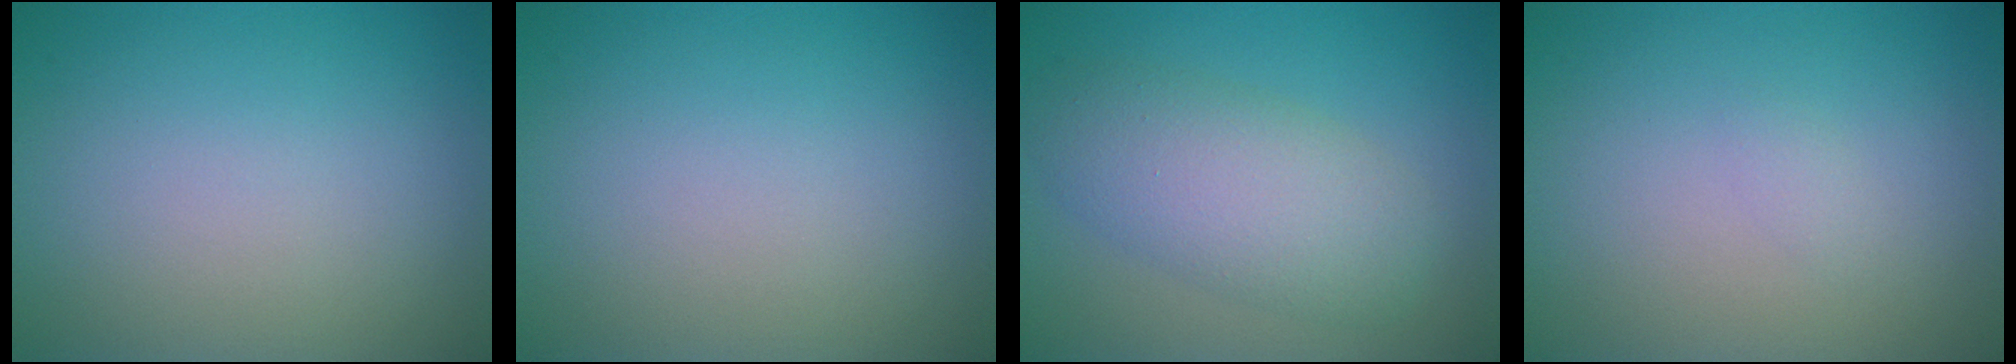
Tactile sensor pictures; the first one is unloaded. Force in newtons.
{"total": 0.0}
{"total": 5.6, "press": 5.6, "slide": 0.2}
{"total": 0.5, "press": 0.5, "slide": 0.1}